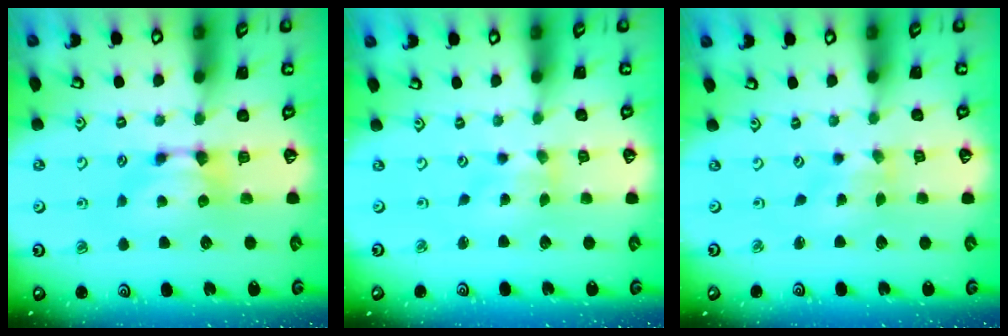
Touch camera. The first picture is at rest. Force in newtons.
{"total": 1.8, "press": 1.5, "slide": 1.1}
{"total": 2.8, "press": 2.7, "slide": 0.9}